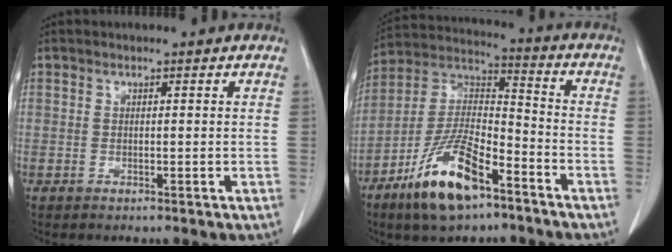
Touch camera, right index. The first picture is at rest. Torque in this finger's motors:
{"motor_torque": [1.21, -0.93, 0.80, 0.21]}